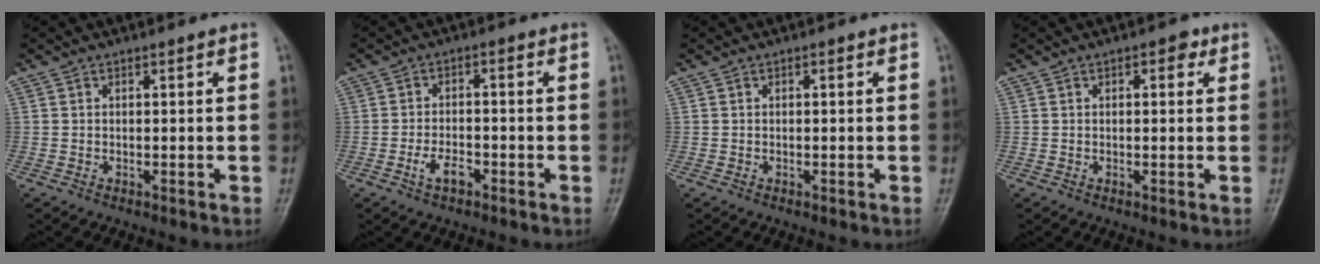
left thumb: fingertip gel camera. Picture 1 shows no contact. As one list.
[{"total": 4.1, "force": [-2.2, 2.1, 2.7], "torque": [-0.047, 0.020, -0.041]}, {"total": 0.0}, {"total": 2.3, "force": [1.0, 1.4, 1.7], "torque": [-0.008, 0.004, 0.007]}]